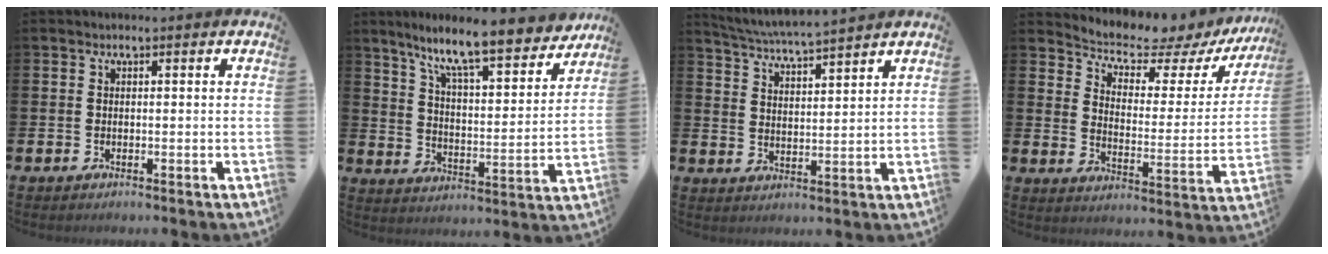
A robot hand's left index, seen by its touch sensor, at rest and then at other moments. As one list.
[{"total": 10.7, "force": [9.3, 1.4, 5.2], "torque": [-0.111, -0.065, 0.152]}, {"total": 5.0, "force": [4.9, -0.4, 0.8], "torque": [-0.034, -0.035, 0.085]}, {"total": 5.6, "force": [5.3, 1.1, 1.4], "torque": [-0.049, -0.048, 0.082]}]